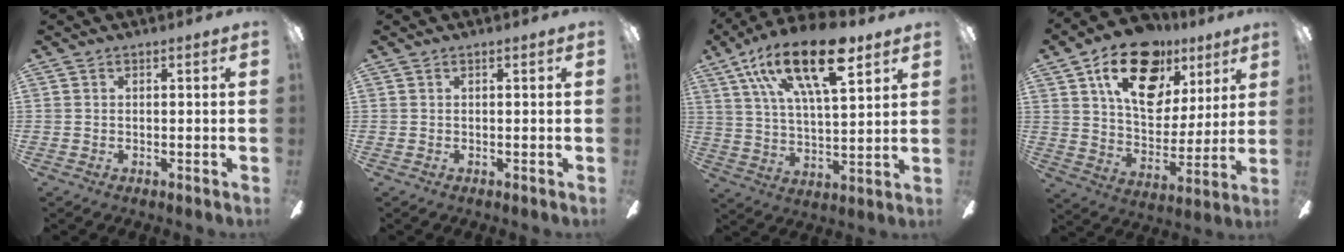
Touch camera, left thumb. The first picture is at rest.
{"total": 0.0}
{"total": 22.1, "force": [12.4, 8.5, 16.2], "torque": [-0.294, -0.044, 0.201]}
{"total": 22.0, "force": [11.8, 13.3, 13.0], "torque": [-0.202, -0.050, 0.207]}